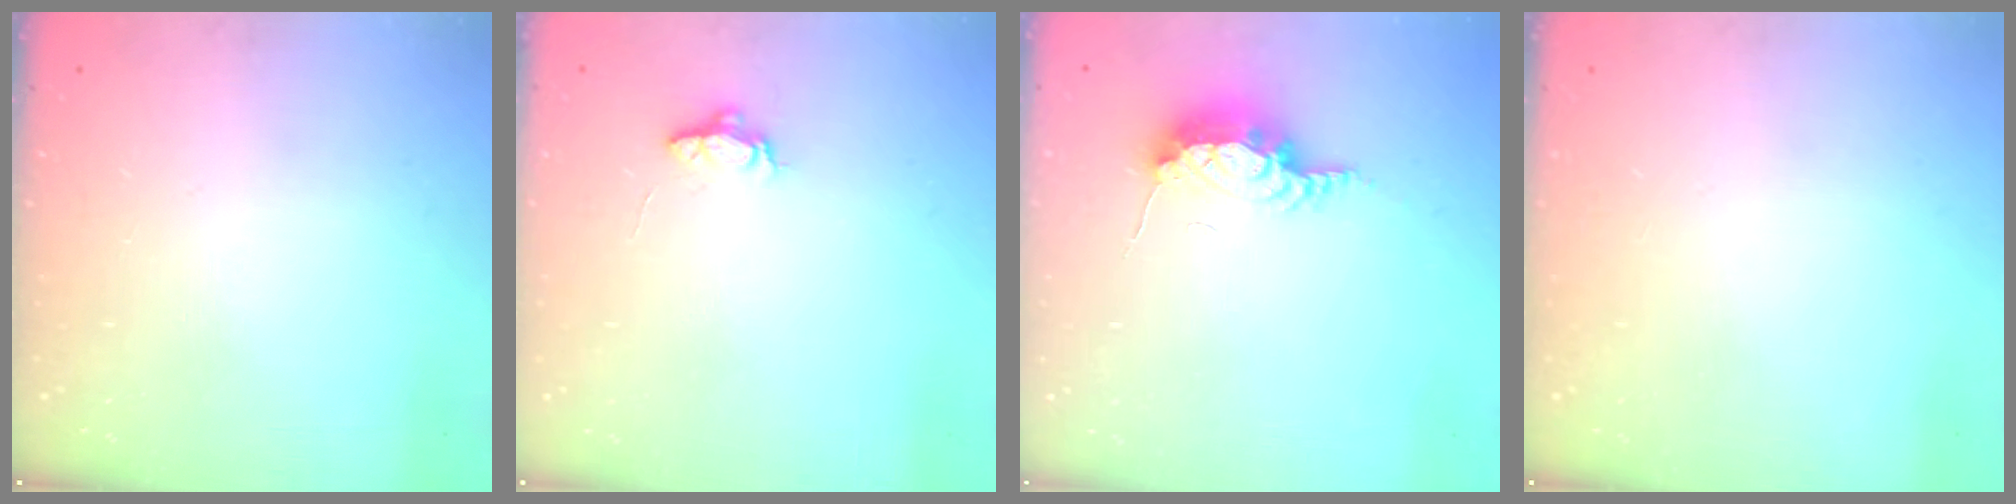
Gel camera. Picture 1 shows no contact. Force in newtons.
{"total": 4.7, "press": 4.7, "slide": 0.4}
{"total": 7.9, "press": 7.8, "slide": 0.6}
{"total": 0.0}